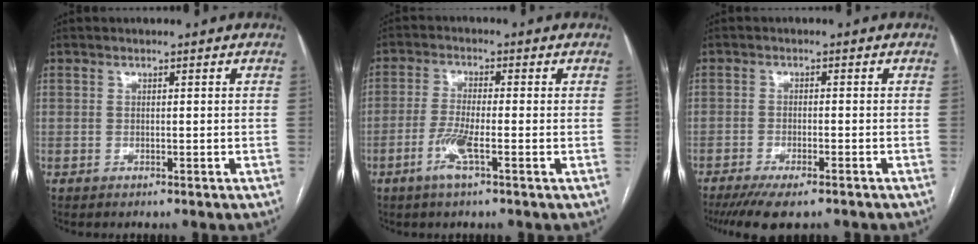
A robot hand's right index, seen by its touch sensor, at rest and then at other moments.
{"total": 5.0, "force": [-2.1, 0.3, 4.5], "torque": [-0.095, -0.008, -0.046]}
{"total": 8.3, "force": [-6.5, 1.6, 5.0], "torque": [-0.073, -0.015, -0.101]}